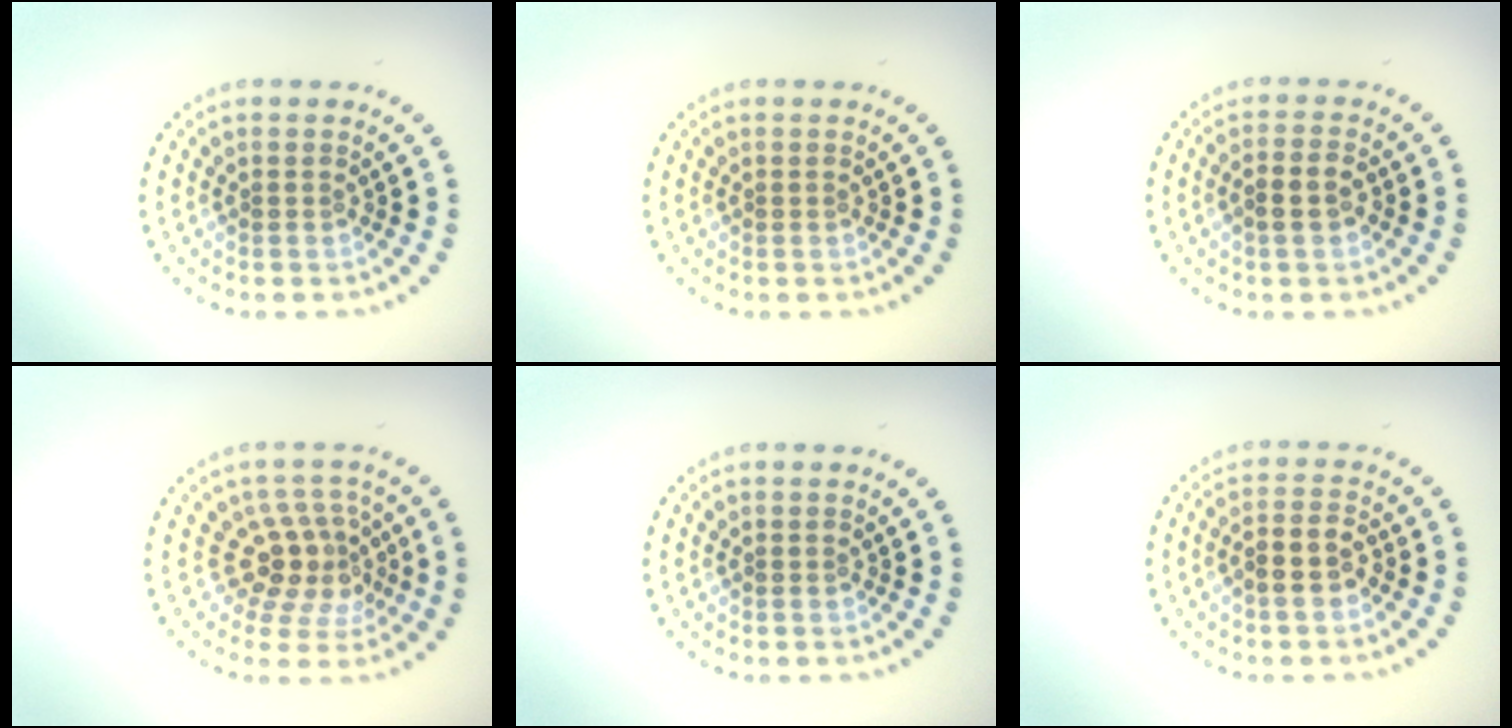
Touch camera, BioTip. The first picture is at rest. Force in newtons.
{"total": 0.0}
{"total": 2.2, "press": 2.1, "slide": 0.7}
{"total": 4.0, "press": 3.2, "slide": 2.3}
{"total": 0.0}
{"total": 2.6, "press": 2.4, "slide": 1.0}